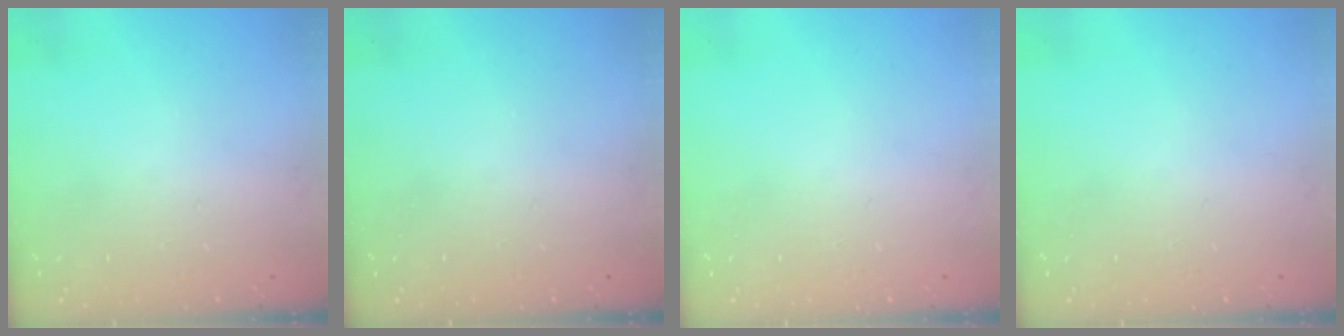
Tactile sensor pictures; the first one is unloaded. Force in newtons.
{"total": 0.0}
{"total": 0.0}
{"total": 0.0}